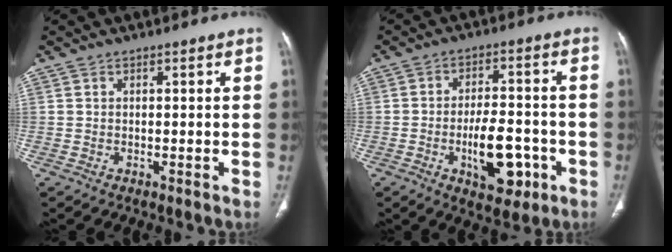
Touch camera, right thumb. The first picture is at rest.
{"total": 11.3, "force": [-3.8, 5.6, 9.0], "torque": [-0.121, 0.019, -0.053]}